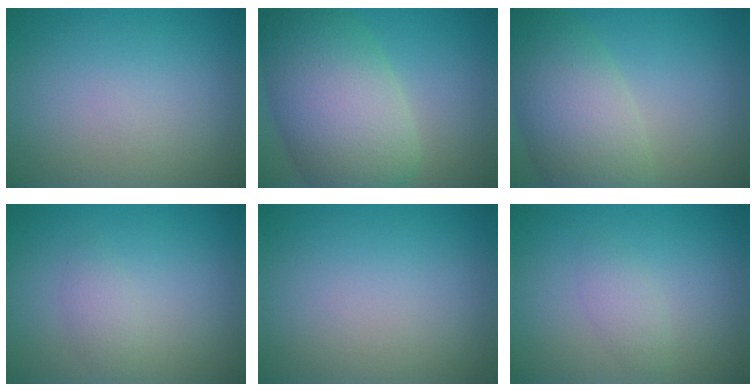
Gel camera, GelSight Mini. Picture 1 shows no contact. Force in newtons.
{"total": 10.8, "press": 10.8, "slide": 0.4}
{"total": 7.5, "press": 7.5, "slide": 0.6}
{"total": 1.3, "press": 1.3, "slide": 0.1}
{"total": 0.0}
{"total": 1.4, "press": 1.4, "slide": 0.0}